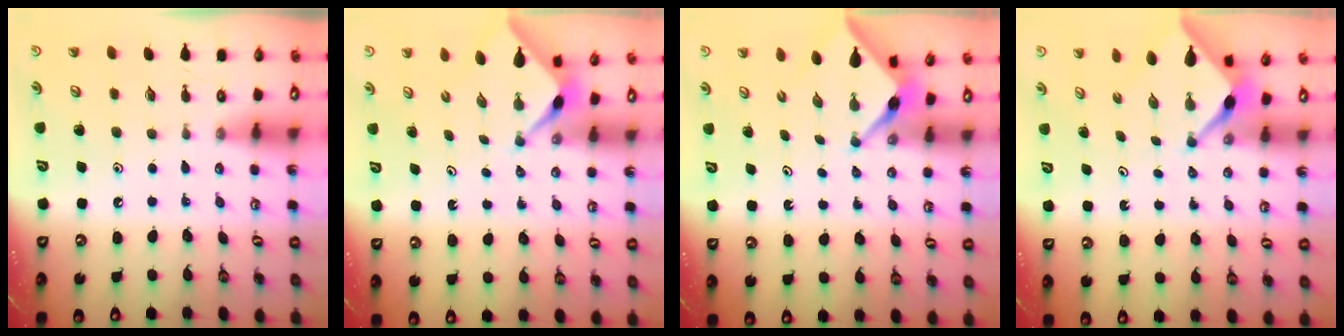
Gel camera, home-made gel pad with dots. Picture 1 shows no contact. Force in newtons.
{"total": 2.2, "press": 2.2, "slide": 0.2}
{"total": 3.1, "press": 3.1, "slide": 0.3}
{"total": 2.6, "press": 2.6, "slide": 0.2}